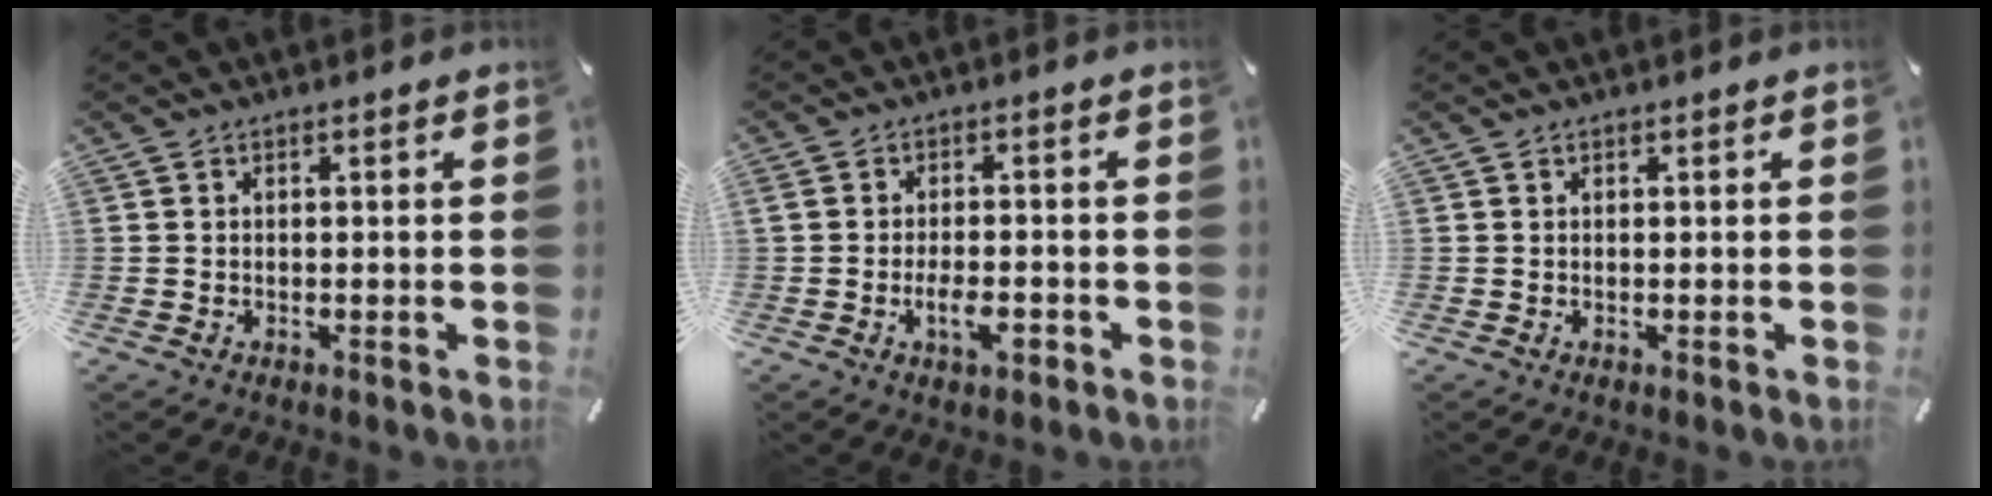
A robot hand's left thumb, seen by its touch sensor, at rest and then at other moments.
{"total": 5.8, "force": [-2.1, 2.3, 4.8], "torque": [-0.090, 0.004, -0.035]}
{"total": 0.0}